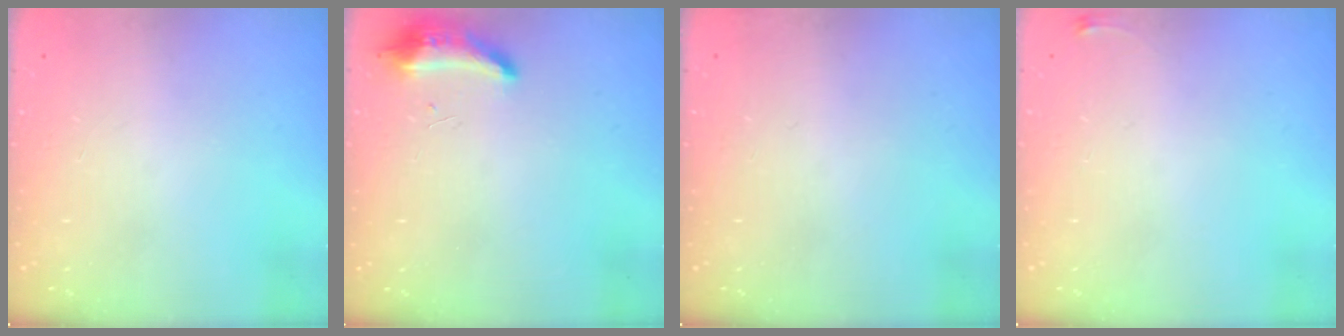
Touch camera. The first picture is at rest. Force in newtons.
{"total": 8.5, "press": 8.4, "slide": 1.6}
{"total": 2.8, "press": 2.2, "slide": 1.7}
{"total": 2.6, "press": 2.6, "slide": 0.6}